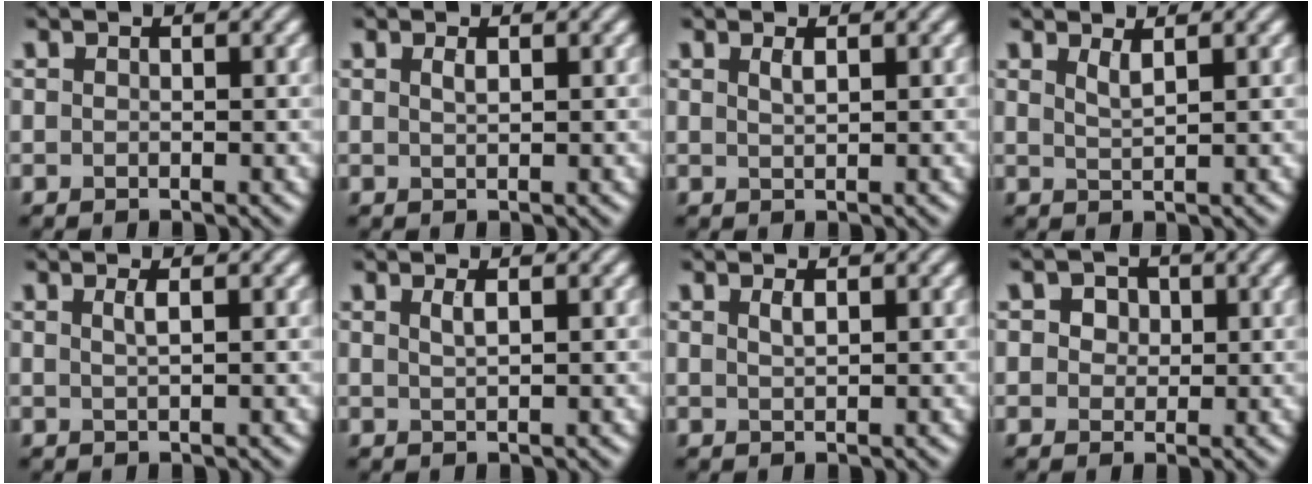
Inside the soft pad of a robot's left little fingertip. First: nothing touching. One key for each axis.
{"total": 0.8, "fx": 0.4, "fy": 0.2, "fz": 0.6, "tx": -0.012, "ty": 0.002, "tz": 0.008}
{"total": 1.0, "fx": 0.6, "fy": 0.3, "fz": 0.7, "tx": -0.013, "ty": 0.002, "tz": 0.010}
{"total": 1.5, "fx": 0.9, "fy": 0.4, "fz": 1.1, "tx": -0.017, "ty": 0.000, "tz": 0.016}
{"total": 1.2, "fx": 0.4, "fy": 0.4, "fz": 1.1, "tx": -0.016, "ty": 0.003, "tz": 0.005}
{"total": 1.2, "fx": 0.5, "fy": 0.4, "fz": 1.0, "tx": -0.015, "ty": 0.002, "tz": 0.009}
{"total": 0.9, "fx": 0.5, "fy": 0.3, "fz": 0.7, "tx": -0.013, "ty": 0.002, "tz": 0.010}
{"total": 3.2, "fx": 1.4, "fy": 2.4, "fz": 1.6, "tx": -0.027, "ty": 0.013, "tz": 0.007}